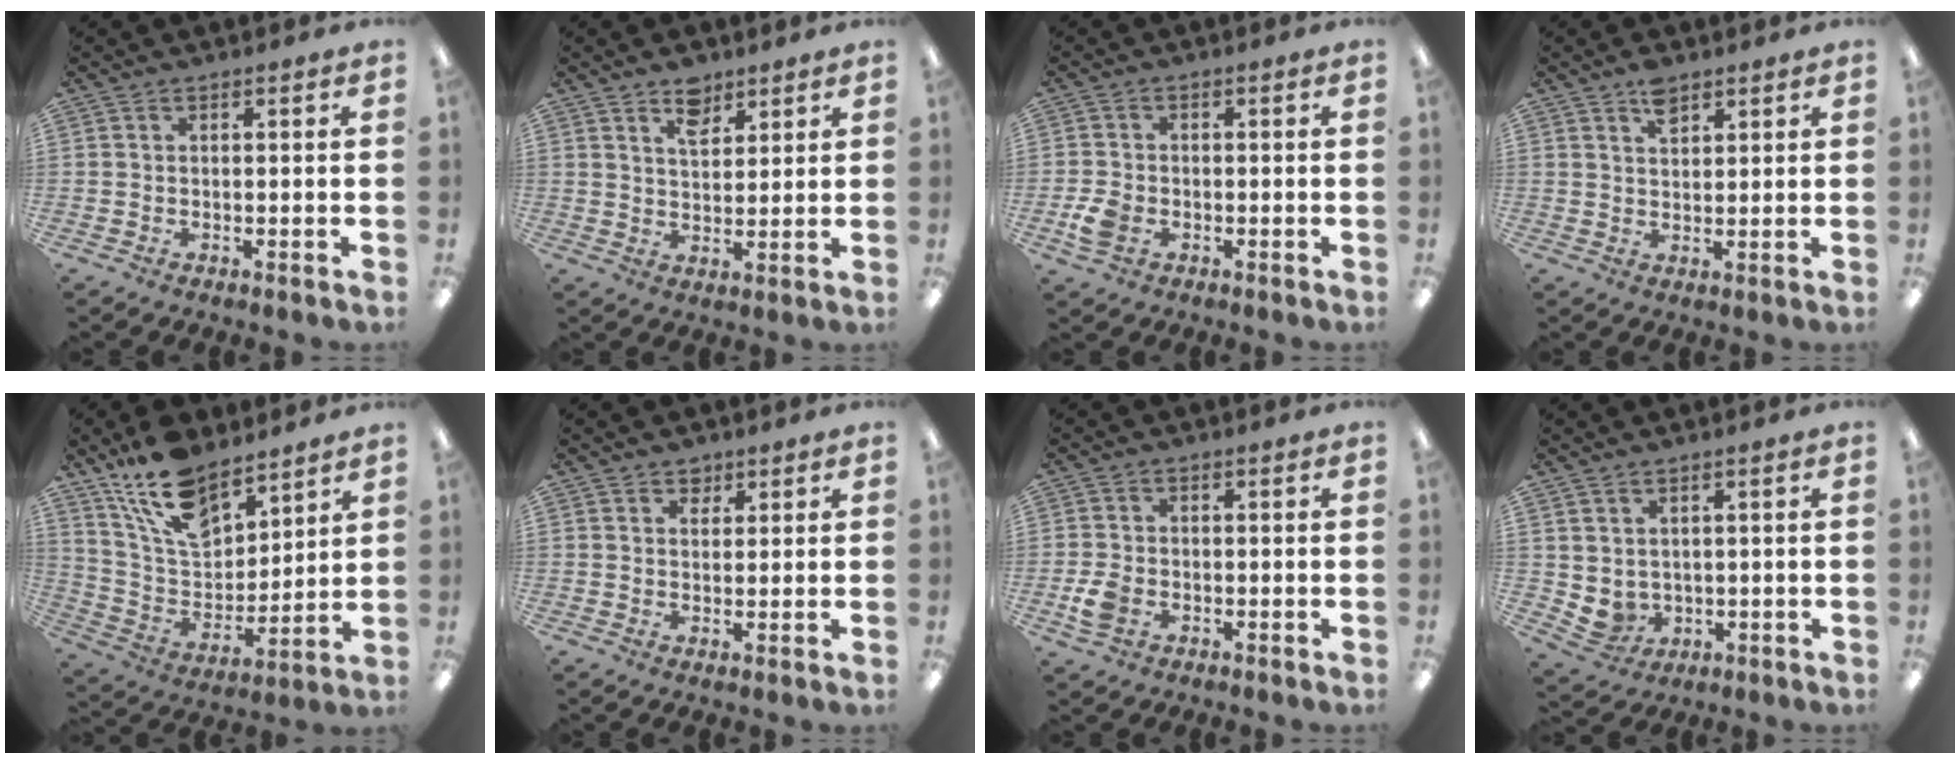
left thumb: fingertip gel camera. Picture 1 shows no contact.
{"total": 6.3, "force": [4.4, 3.5, 2.8], "torque": [-0.029, -0.021, 0.075]}
{"total": 5.0, "force": [-1.8, 3.6, 3.0], "torque": [-0.064, 0.005, -0.033]}
{"total": 4.5, "force": [3.0, 2.4, 2.4], "torque": [-0.030, -0.010, 0.051]}
{"total": 16.1, "force": [11.9, 7.6, 7.7], "torque": [-0.156, -0.061, 0.222]}
{"total": 2.8, "force": [2.0, 1.8, 0.5], "torque": [0.001, -0.007, 0.034]}
{"total": 4.9, "force": [-1.6, 3.5, 3.1], "torque": [-0.067, 0.004, -0.029]}
{"total": 3.7, "force": [1.8, 3.0, 1.2], "torque": [-0.036, -0.010, 0.037]}